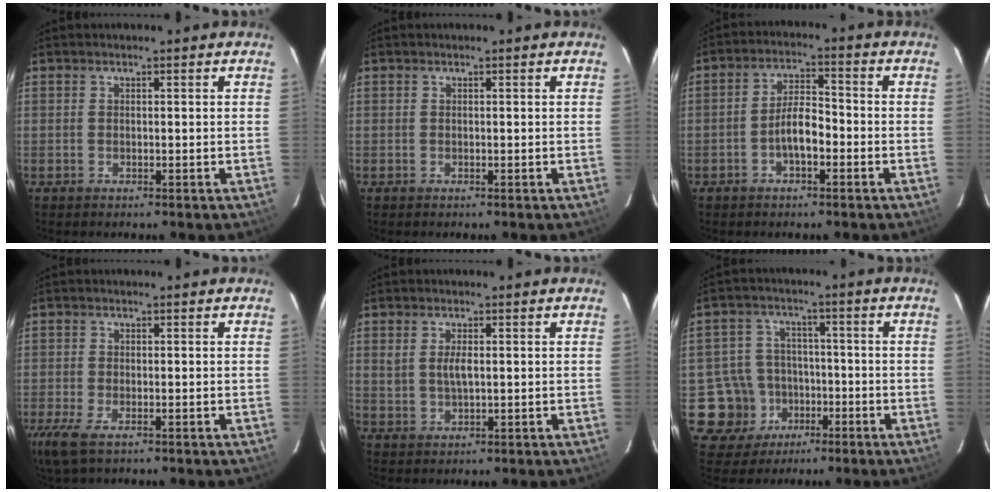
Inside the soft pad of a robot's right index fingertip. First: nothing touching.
{"total": 0.0}
{"total": 5.4, "force": [-2.3, 2.0, 4.4], "torque": [-0.089, 0.015, -0.038]}
{"total": 5.8, "force": [-3.3, 2.2, 4.2], "torque": [-0.100, -0.021, -0.062]}
{"total": 3.0, "force": [0.6, 1.4, 2.6], "torque": [-0.047, 0.001, 0.014]}
{"total": 10.0, "force": [-3.5, 9.3, 0.8], "torque": [-0.044, 0.030, -0.045]}